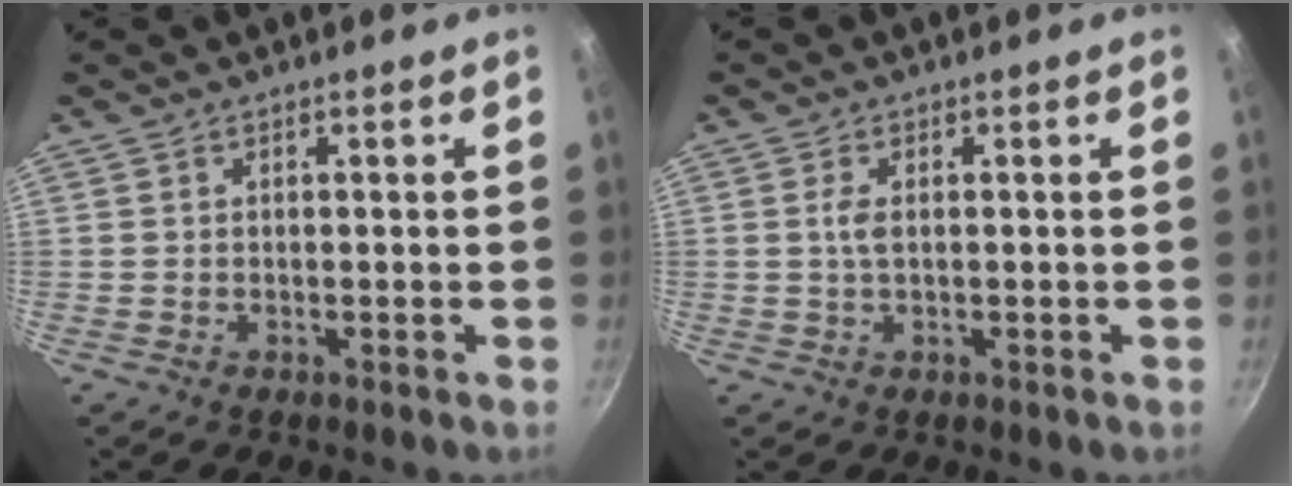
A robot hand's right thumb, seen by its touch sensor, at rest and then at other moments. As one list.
[{"total": 2.2, "force": [0.2, 1.0, 2.0], "torque": [-0.042, 0.001, 0.004]}]